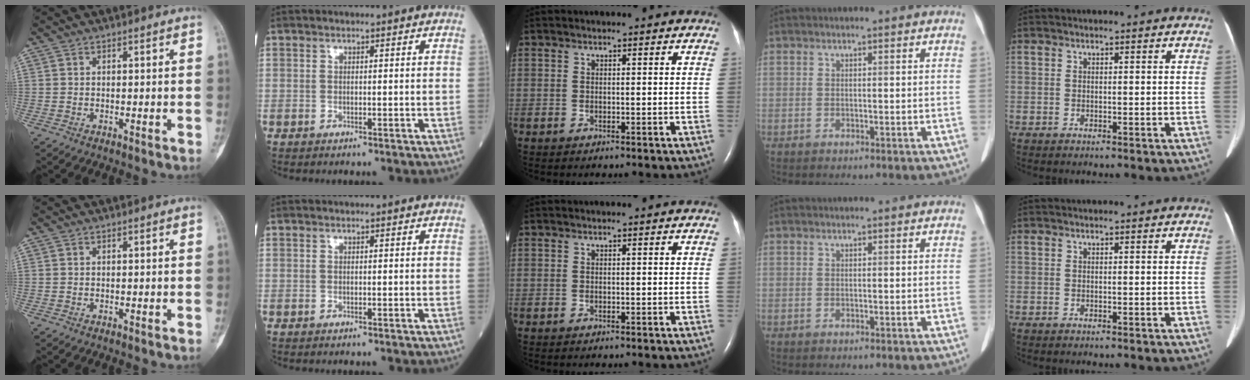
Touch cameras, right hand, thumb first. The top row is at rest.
{}